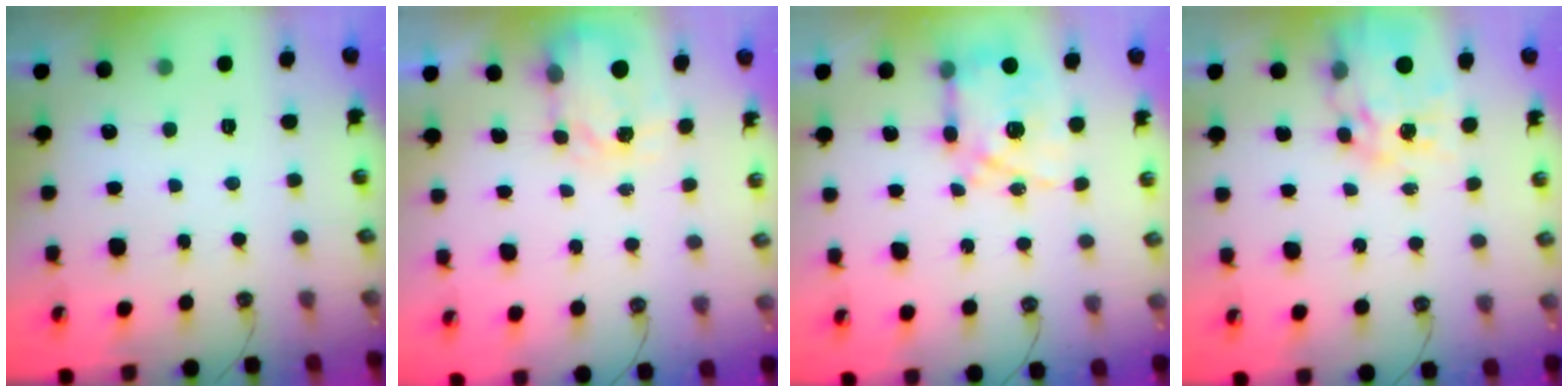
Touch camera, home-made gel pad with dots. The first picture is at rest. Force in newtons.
{"total": 4.0, "press": 3.9, "slide": 0.6}
{"total": 10.7, "press": 10.6, "slide": 1.1}
{"total": 14.4, "press": 14.3, "slide": 1.5}